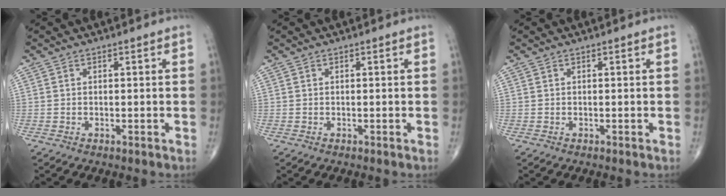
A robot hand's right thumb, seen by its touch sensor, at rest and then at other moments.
{"total": 0.0}
{"total": 0.0}